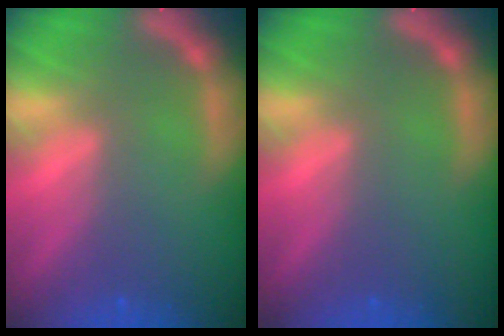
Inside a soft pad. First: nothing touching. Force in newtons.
{"total": 0.0}